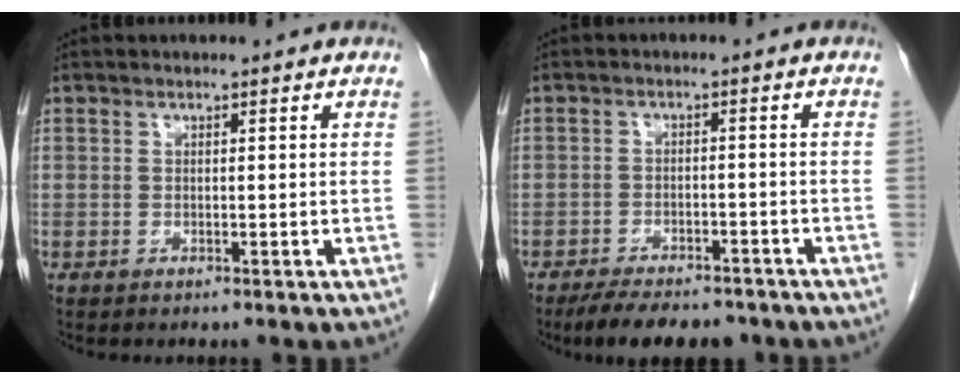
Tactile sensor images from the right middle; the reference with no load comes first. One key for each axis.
{"total": 9.5, "fx": -7.9, "fy": 3.4, "fz": 4.0, "tx": -0.053, "ty": -0.003, "tz": -0.114}